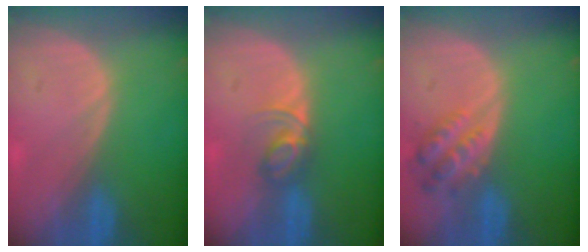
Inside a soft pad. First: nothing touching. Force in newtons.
{"total": 3.9, "press": 3.8, "slide": 0.5}
{"total": 5.6, "press": 5.1, "slide": 2.2}